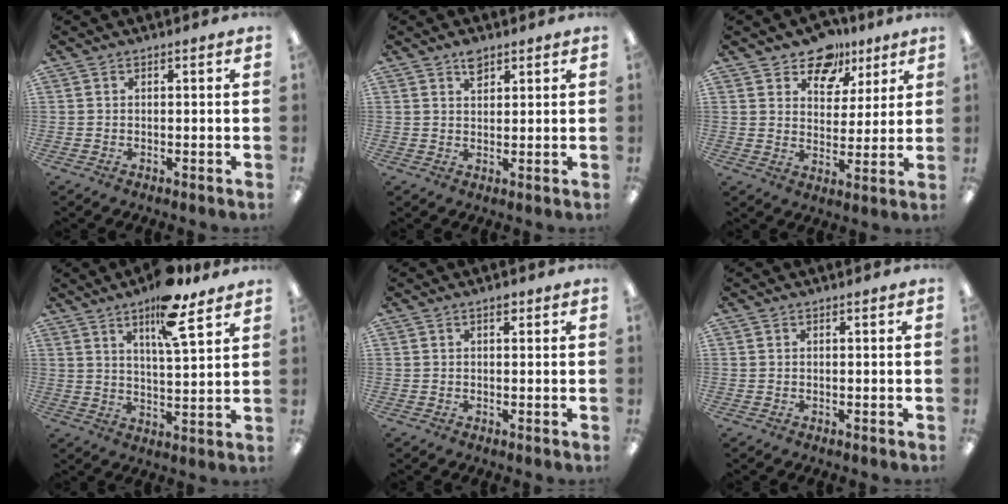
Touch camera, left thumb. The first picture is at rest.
{"total": 3.7, "force": [2.6, 2.1, 1.6], "torque": [-0.011, -0.010, 0.044]}
{"total": 10.7, "force": [8.0, 6.6, 2.6], "torque": [-0.044, -0.051, 0.149]}
{"total": 11.6, "force": [7.8, 3.0, 8.0], "torque": [-0.119, -0.039, 0.128]}
{"total": 1.3, "force": [0.8, 0.8, 0.7], "torque": [0.001, -0.004, 0.010]}
{"total": 0.0}